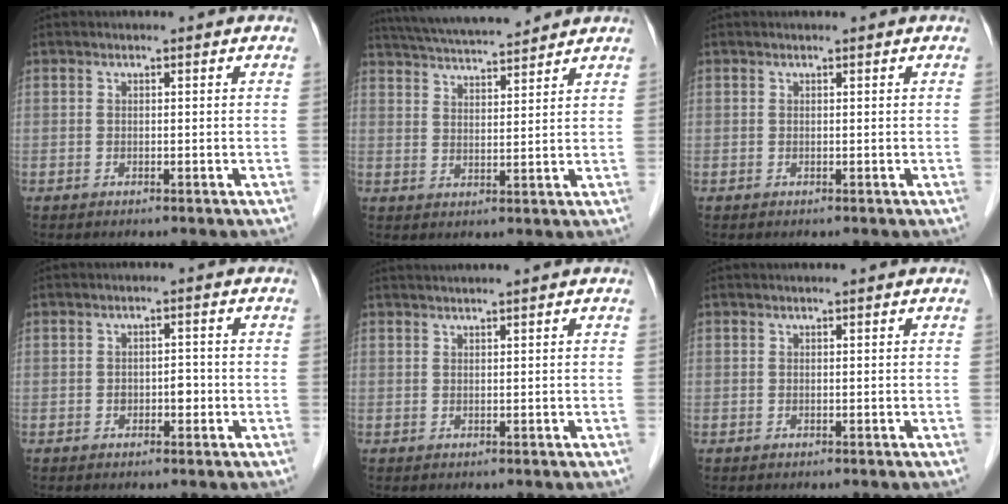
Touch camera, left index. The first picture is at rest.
{"total": 12.3, "force": [11.3, 1.0, 4.9], "torque": [-0.092, 0.025, 0.181]}
{"total": 0.6, "force": [0.6, 0.0, 0.3], "torque": [-0.003, 0.006, 0.011]}
{"total": 1.8, "force": [-0.6, 1.1, 1.3], "torque": [-0.017, 0.003, -0.006]}
{"total": 3.5, "force": [3.1, -0.7, 1.4], "torque": [-0.013, 0.026, 0.054]}
{"total": 0.9, "force": [0.8, -0.1, 0.4], "torque": [-0.005, 0.009, 0.017]}